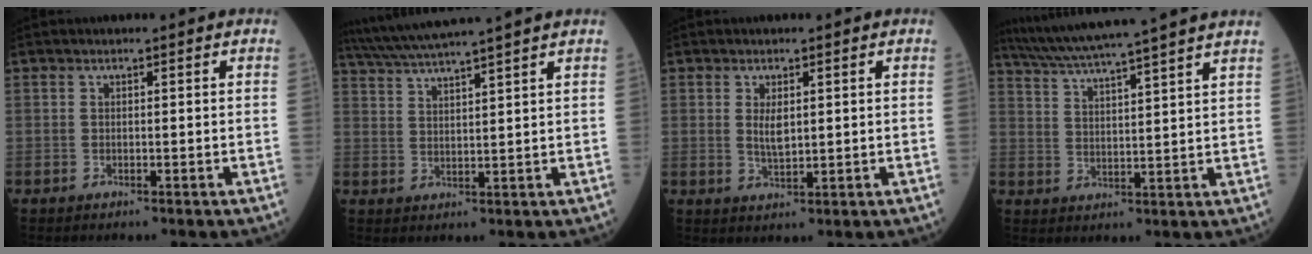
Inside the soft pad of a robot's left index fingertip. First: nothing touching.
{"total": 11.4, "force": [9.9, -1.8, 5.3], "torque": [-0.098, 0.019, 0.154]}
{"total": 2.7, "force": [0.6, 1.0, 2.4], "torque": [-0.050, -0.006, 0.015]}
{"total": 17.5, "force": [15.3, -1.6, 8.3], "torque": [-0.150, 0.002, 0.218]}